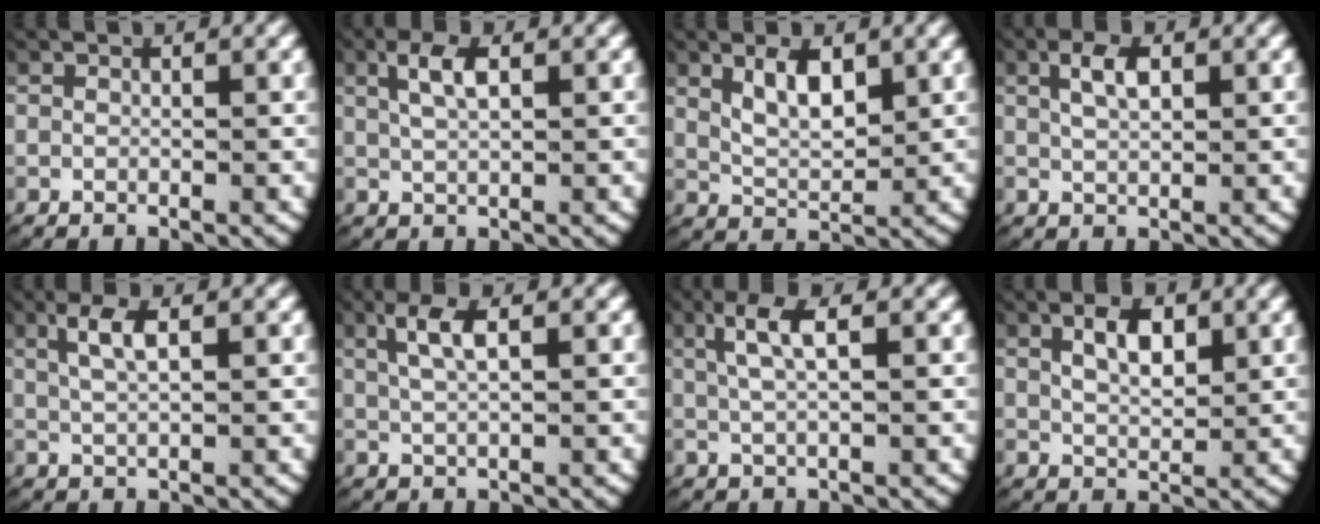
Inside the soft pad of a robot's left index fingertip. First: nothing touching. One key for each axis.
{"total": 2.9, "fx": 1.1, "fy": 1.0, "fz": 2.4, "tx": -0.048, "ty": 0.005, "tz": 0.023}
{"total": 3.7, "fx": 1.3, "fy": 2.0, "fz": 2.9, "tx": -0.059, "ty": -0.013, "tz": 0.031}
{"total": 2.8, "fx": 1.0, "fy": 1.3, "fz": 2.2, "tx": -0.038, "ty": 0.002, "tz": 0.021}
{"total": 2.7, "fx": 1.1, "fy": 0.8, "fz": 2.4, "tx": -0.049, "ty": 0.006, "tz": 0.022}
{"total": 3.1, "fx": 1.2, "fy": 0.9, "fz": 2.7, "tx": -0.056, "ty": 0.007, "tz": 0.023}
{"total": 3.7, "fx": 1.2, "fy": 1.1, "fz": 3.3, "tx": -0.071, "ty": 0.008, "tz": 0.022}
{"total": 3.4, "fx": 1.4, "fy": 1.8, "fz": 2.6, "tx": -0.043, "ty": -0.006, "tz": 0.027}